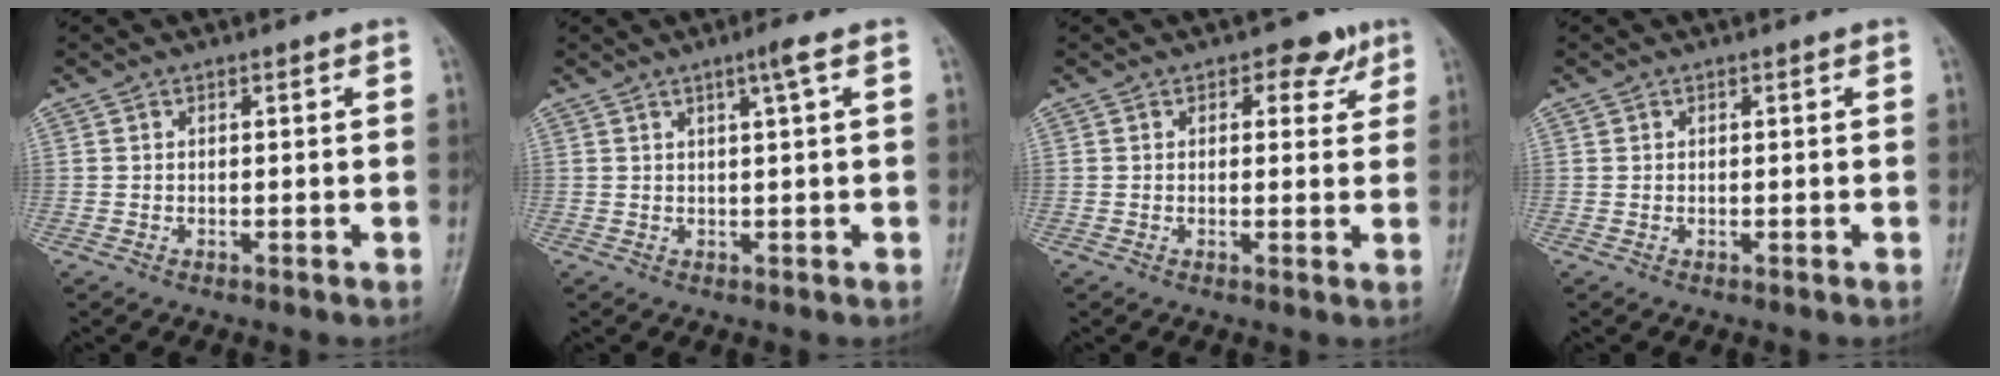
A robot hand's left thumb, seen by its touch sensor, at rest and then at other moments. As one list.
[{"total": 2.7, "force": [1.2, -0.4, 2.4], "torque": [-0.045, -0.001, 0.024]}, {"total": 4.4, "force": [2.3, 2.9, 2.4], "torque": [0.002, -0.005, 0.023]}, {"total": 0.0}]